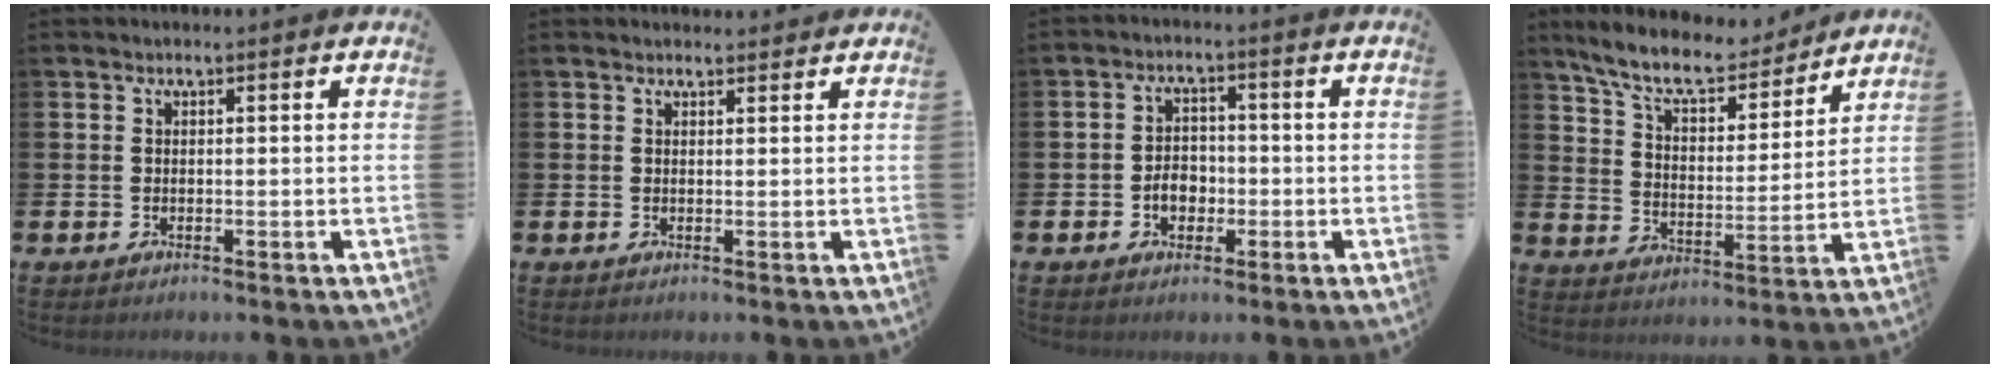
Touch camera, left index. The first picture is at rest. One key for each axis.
{"total": 1.0, "fx": 1.0, "fy": 0.3, "fz": 0.1, "tx": 0.006, "ty": -0.001, "tz": 0.017}
{"total": 3.5, "fx": -1.0, "fy": 2.6, "fz": 2.1, "tx": -0.023, "ty": -0.003, "tz": -0.025}
{"total": 9.3, "fx": 8.4, "fy": 2.2, "fz": 3.3, "tx": -0.096, "ty": -0.050, "tz": 0.147}